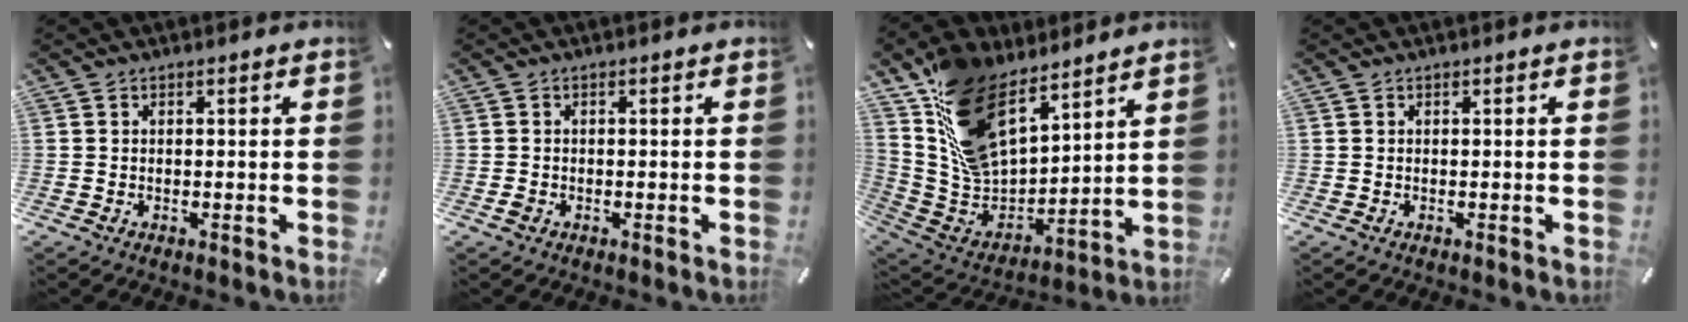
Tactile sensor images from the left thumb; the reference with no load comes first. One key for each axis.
{"total": 1.0, "fx": -0.4, "fy": 0.7, "fz": 0.5, "tx": -0.008, "ty": 0.003, "tz": -0.008}
{"total": 17.0, "fx": 11.8, "fy": 9.4, "fz": 7.8, "tx": -0.166, "ty": -0.083, "tz": 0.223}
{"total": 0.0}